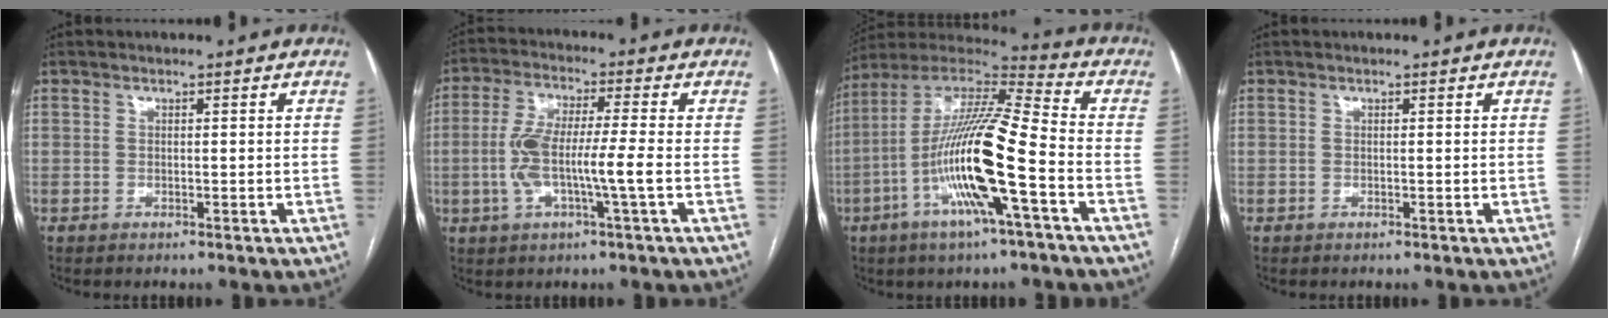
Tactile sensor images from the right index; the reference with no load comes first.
{"total": 9.0, "force": [-1.6, 0.5, 8.8], "torque": [-0.181, 0.008, -0.034]}
{"total": 18.7, "force": [-5.3, 1.0, 17.9], "torque": [-0.348, -0.004, -0.104]}
{"total": 0.0}